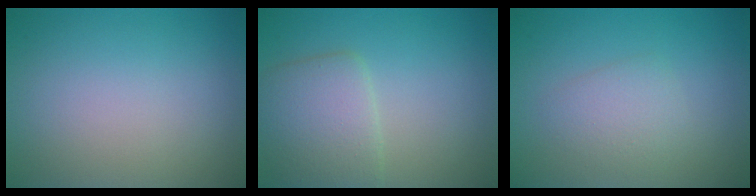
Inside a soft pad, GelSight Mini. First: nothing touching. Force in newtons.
{"total": 4.2, "press": 4.2, "slide": 0.1}
{"total": 2.1, "press": 2.1, "slide": 0.2}